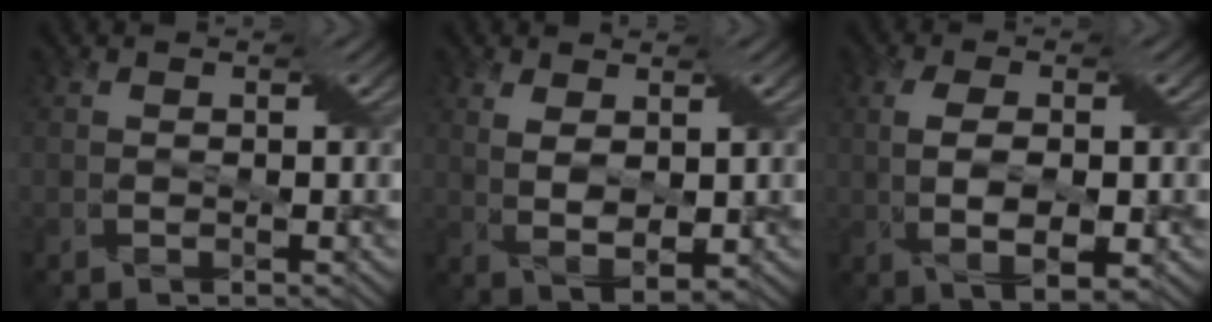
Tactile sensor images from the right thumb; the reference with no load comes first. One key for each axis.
{"total": 3.5, "fx": 1.5, "fy": 1.5, "fz": 2.8, "tx": -0.070, "ty": -0.004, "tz": 0.029}
{"total": 5.4, "fx": -0.2, "fy": 2.3, "fz": 4.8, "tx": -0.105, "ty": -0.007, "tz": 0.005}